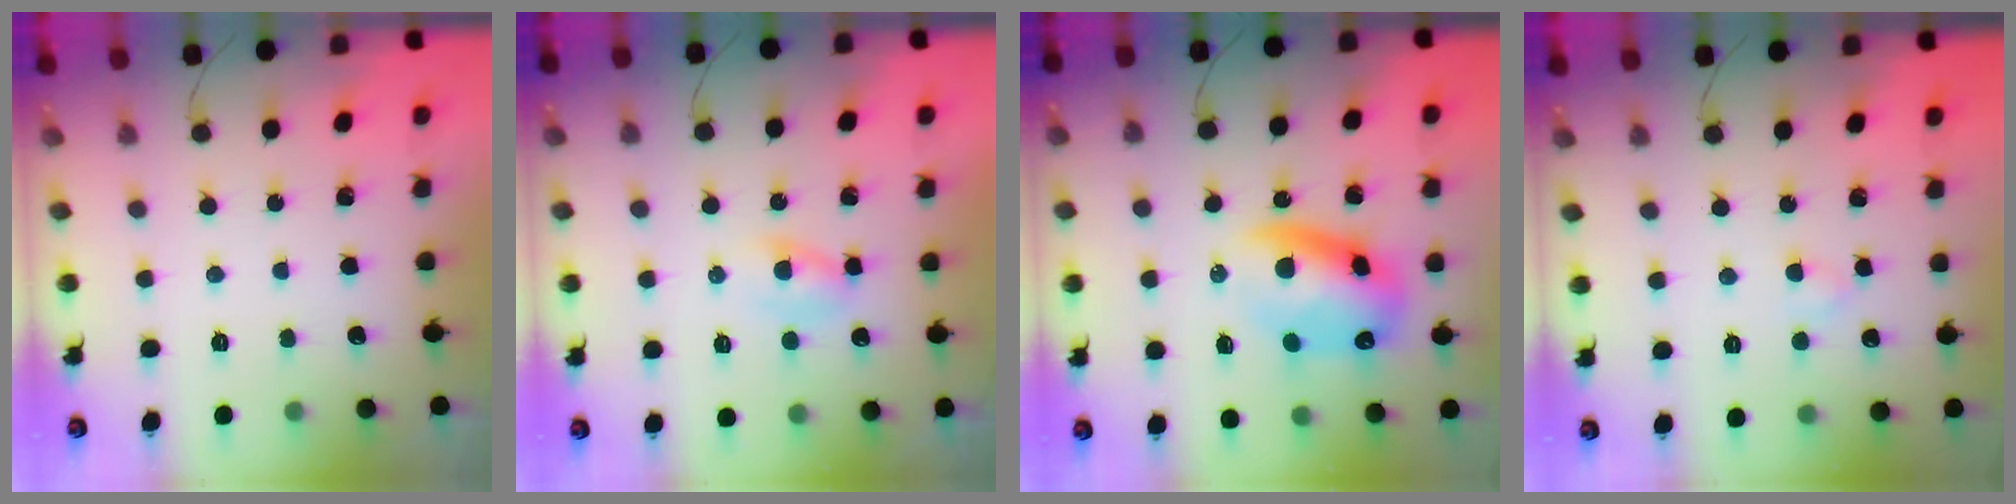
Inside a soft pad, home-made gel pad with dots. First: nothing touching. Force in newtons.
{"total": 3.1, "press": 3.0, "slide": 0.9}
{"total": 11.3, "press": 11.1, "slide": 2.5}
{"total": 2.3, "press": 2.1, "slide": 0.9}